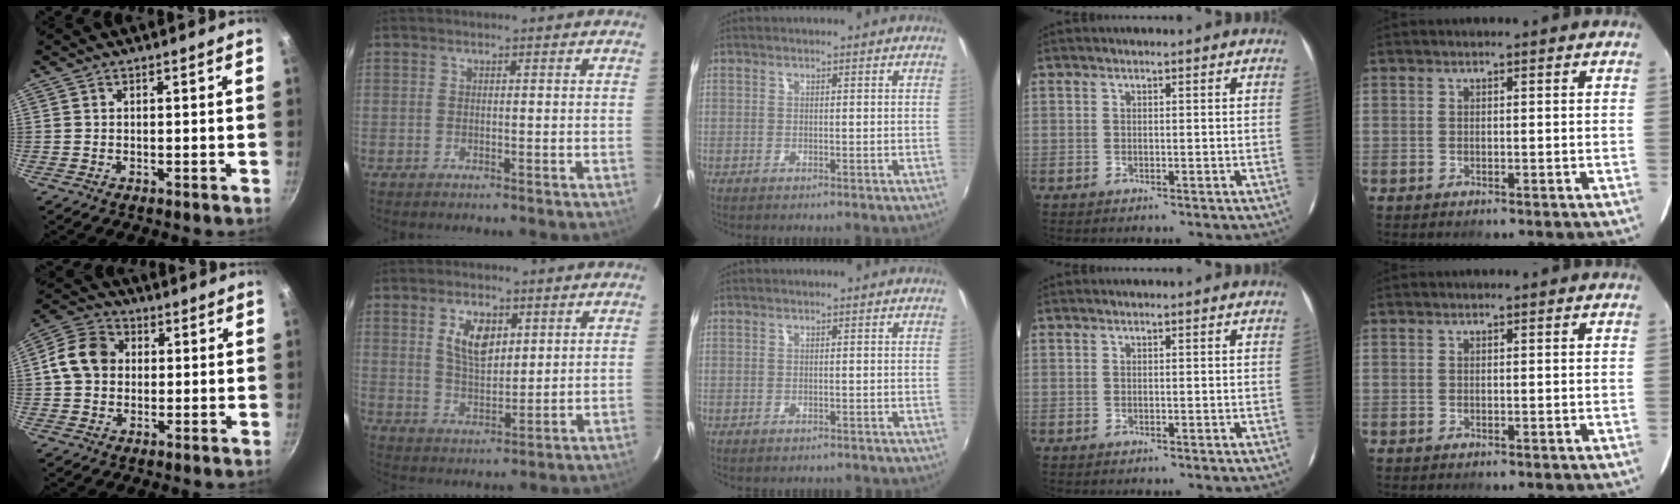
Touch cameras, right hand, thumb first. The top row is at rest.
{"thumb": {"total": 9.5, "force": [0.8, 7.9, 5.2], "torque": [-0.071, 0.017, -0.004]}, "index": {"total": 7.8, "force": [3.0, 4.1, 5.9], "torque": [-0.108, 0.006, 0.061]}, "middle": {"total": 1.1, "force": [-1.0, 0.4, 0.3], "torque": [-0.008, -0.004, -0.012]}}